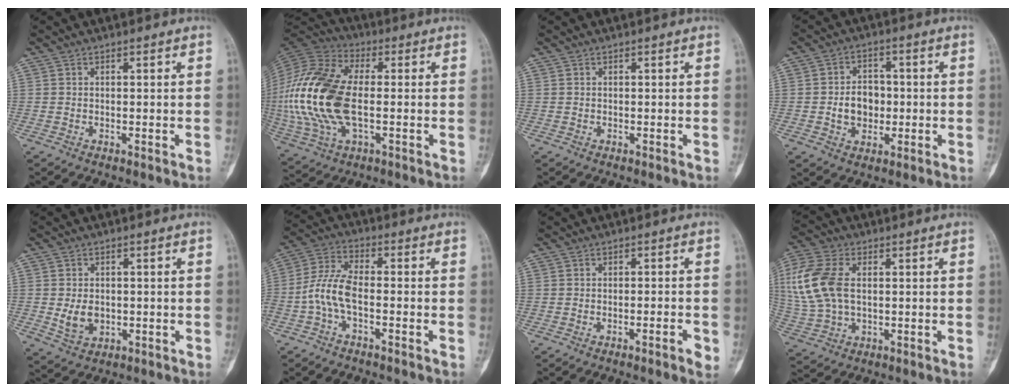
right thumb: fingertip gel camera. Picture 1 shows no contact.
{"total": 23.4, "force": [-1.2, 12.6, 19.7], "torque": [-0.447, 0.003, -0.020]}
{"total": 0.0}
{"total": 6.9, "force": [-0.8, 5.5, 4.1], "torque": [-0.040, 0.013, -0.013]}
{"total": 5.0, "force": [-0.4, 3.8, 3.3], "torque": [-0.043, -0.004, 0.002]}
{"total": 7.8, "force": [-2.3, 3.4, 6.6], "torque": [-0.150, 0.032, -0.054]}
{"total": 2.8, "force": [-1.3, 0.5, 2.5], "torque": [-0.040, 0.005, -0.018]}
{"total": 15.9, "force": [2.3, 10.0, 12.1], "torque": [-0.290, 0.006, 0.047]}